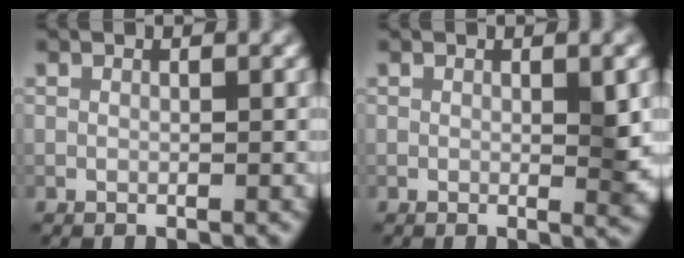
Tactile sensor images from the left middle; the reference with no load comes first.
{"total": 2.3, "force": [0.1, 0.3, 2.2], "torque": [-0.031, -0.005, 0.001]}